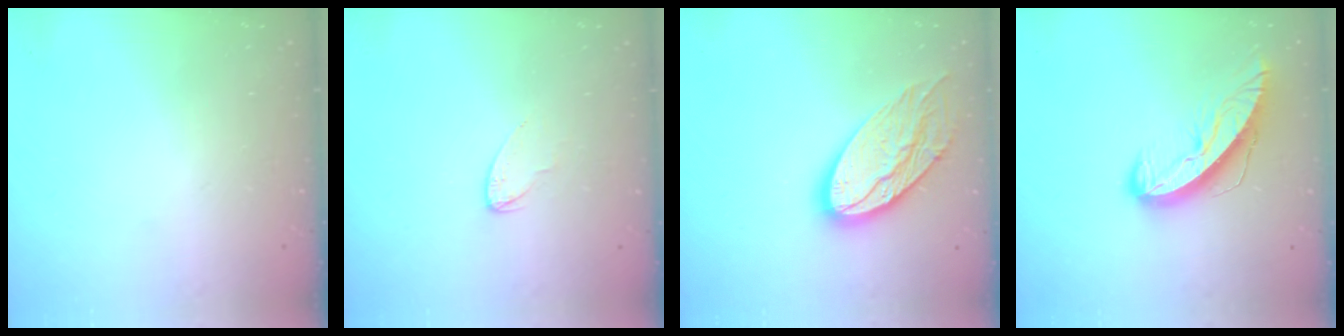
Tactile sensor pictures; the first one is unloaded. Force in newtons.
{"total": 2.1, "press": 2.1, "slide": 0.2}
{"total": 17.0, "press": 17.0, "slide": 1.3}
{"total": 10.7, "press": 10.6, "slide": 1.3}